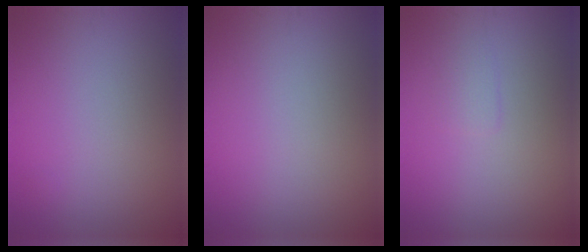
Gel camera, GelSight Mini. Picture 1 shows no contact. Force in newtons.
{"total": 0.0}
{"total": 0.9, "press": 0.9, "slide": 0.1}